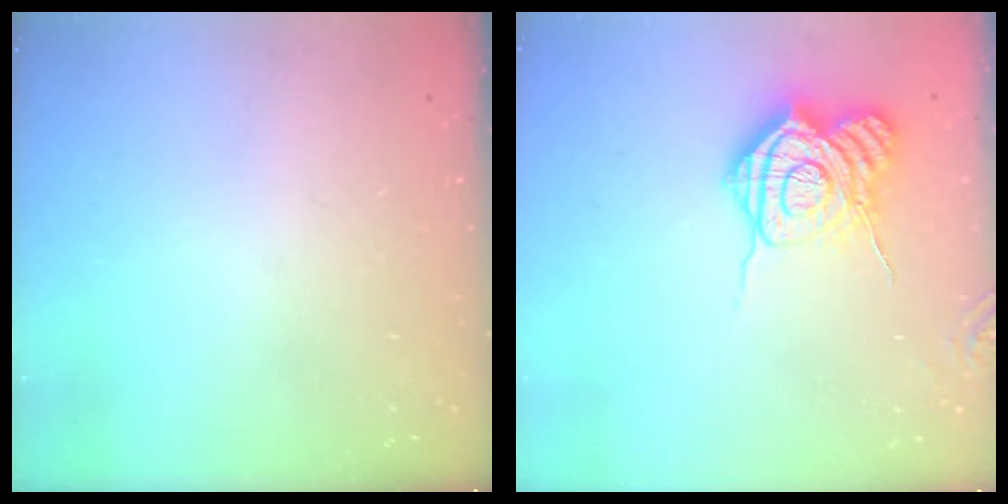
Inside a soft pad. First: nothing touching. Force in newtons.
{"total": 15.5, "press": 15.5, "slide": 1.1}